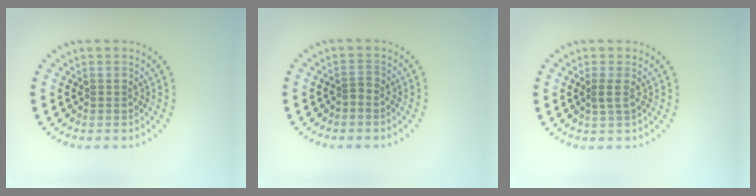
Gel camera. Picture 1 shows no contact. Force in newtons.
{"total": 0.6, "press": 0.4, "slide": 0.5}
{"total": 1.1, "press": 0.8, "slide": 0.7}